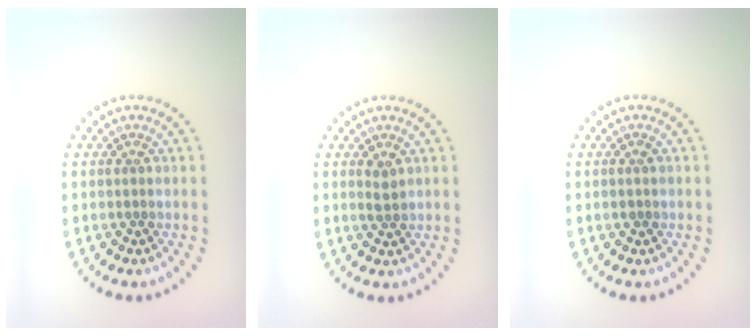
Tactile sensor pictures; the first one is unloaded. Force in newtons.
{"total": 1.1, "press": 1.0, "slide": 0.3}
{"total": 0.7, "press": 0.7, "slide": 0.1}